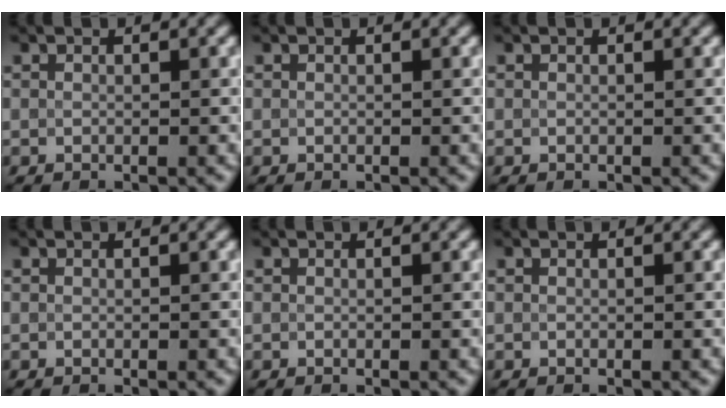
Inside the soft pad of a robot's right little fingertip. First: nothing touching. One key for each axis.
{"total": 0.0}
{"total": 0.0}
{"total": 0.0}
{"total": 0.0}
{"total": 0.0}